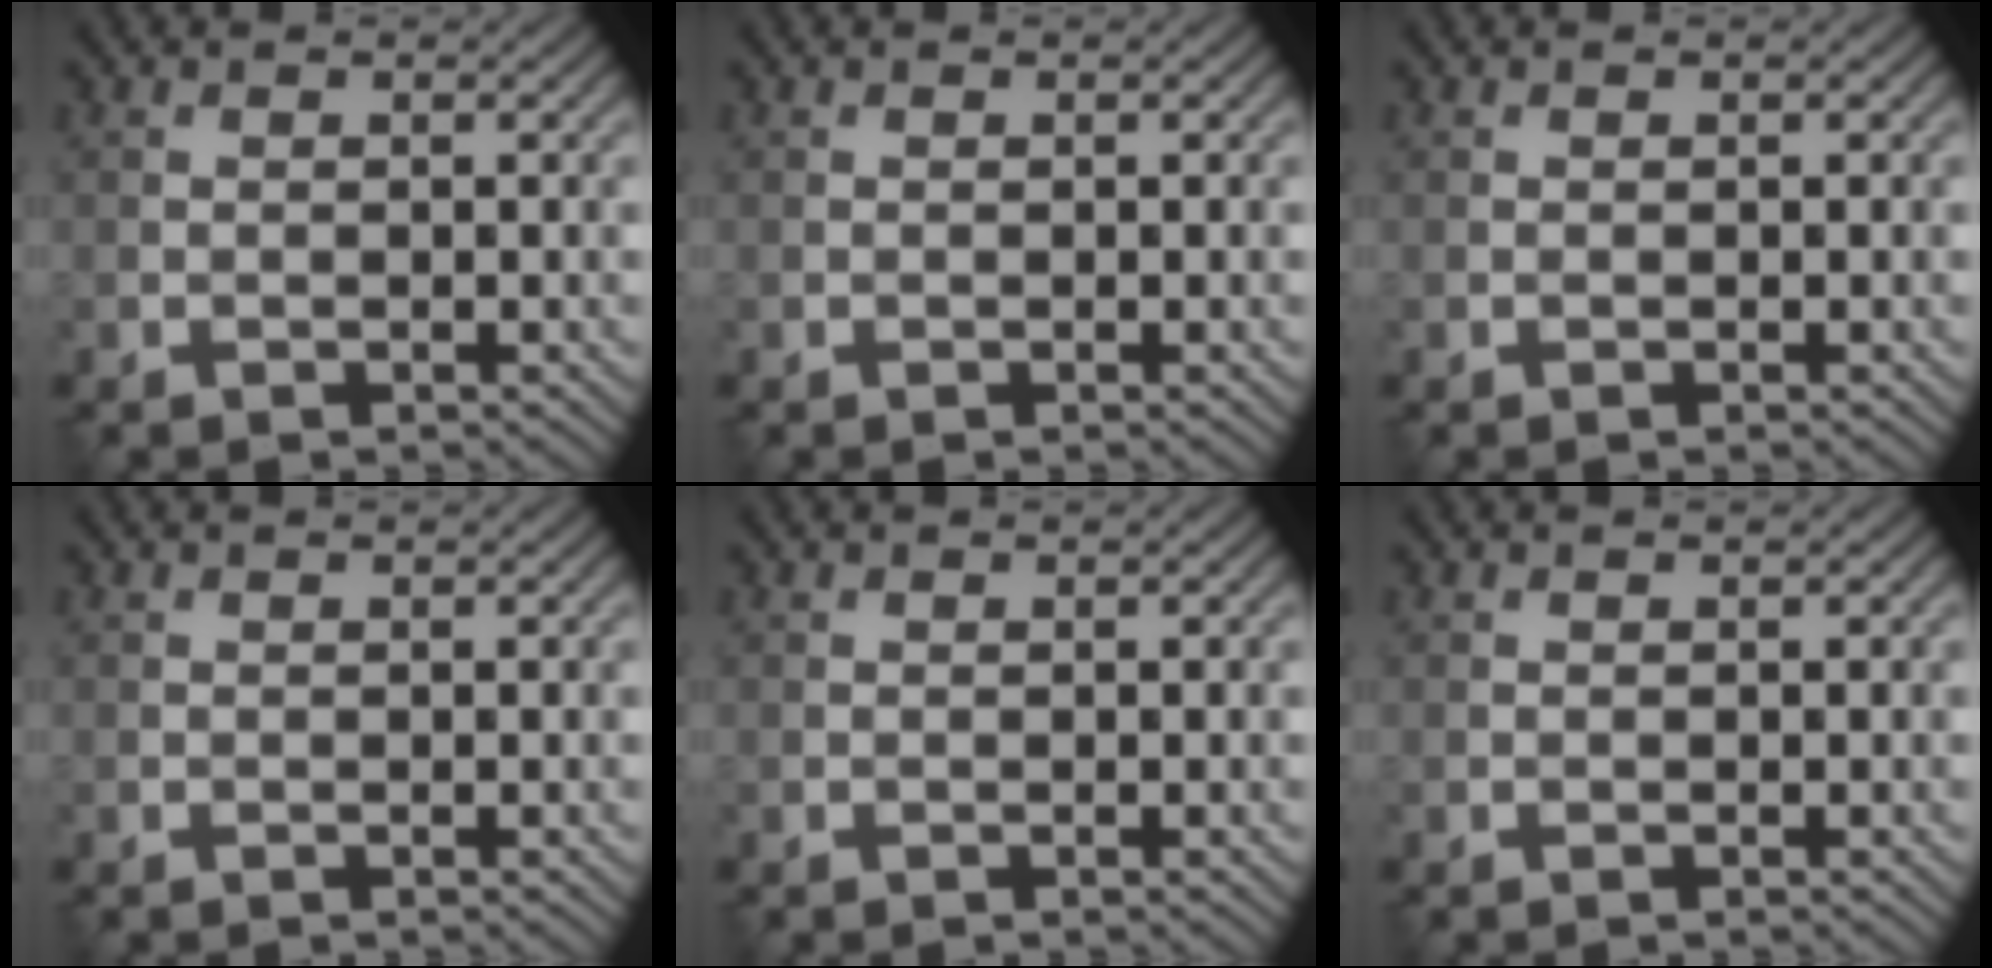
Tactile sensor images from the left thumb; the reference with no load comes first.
{"total": 0.0}
{"total": 0.0}
{"total": 0.0}
{"total": 0.0}
{"total": 0.0}